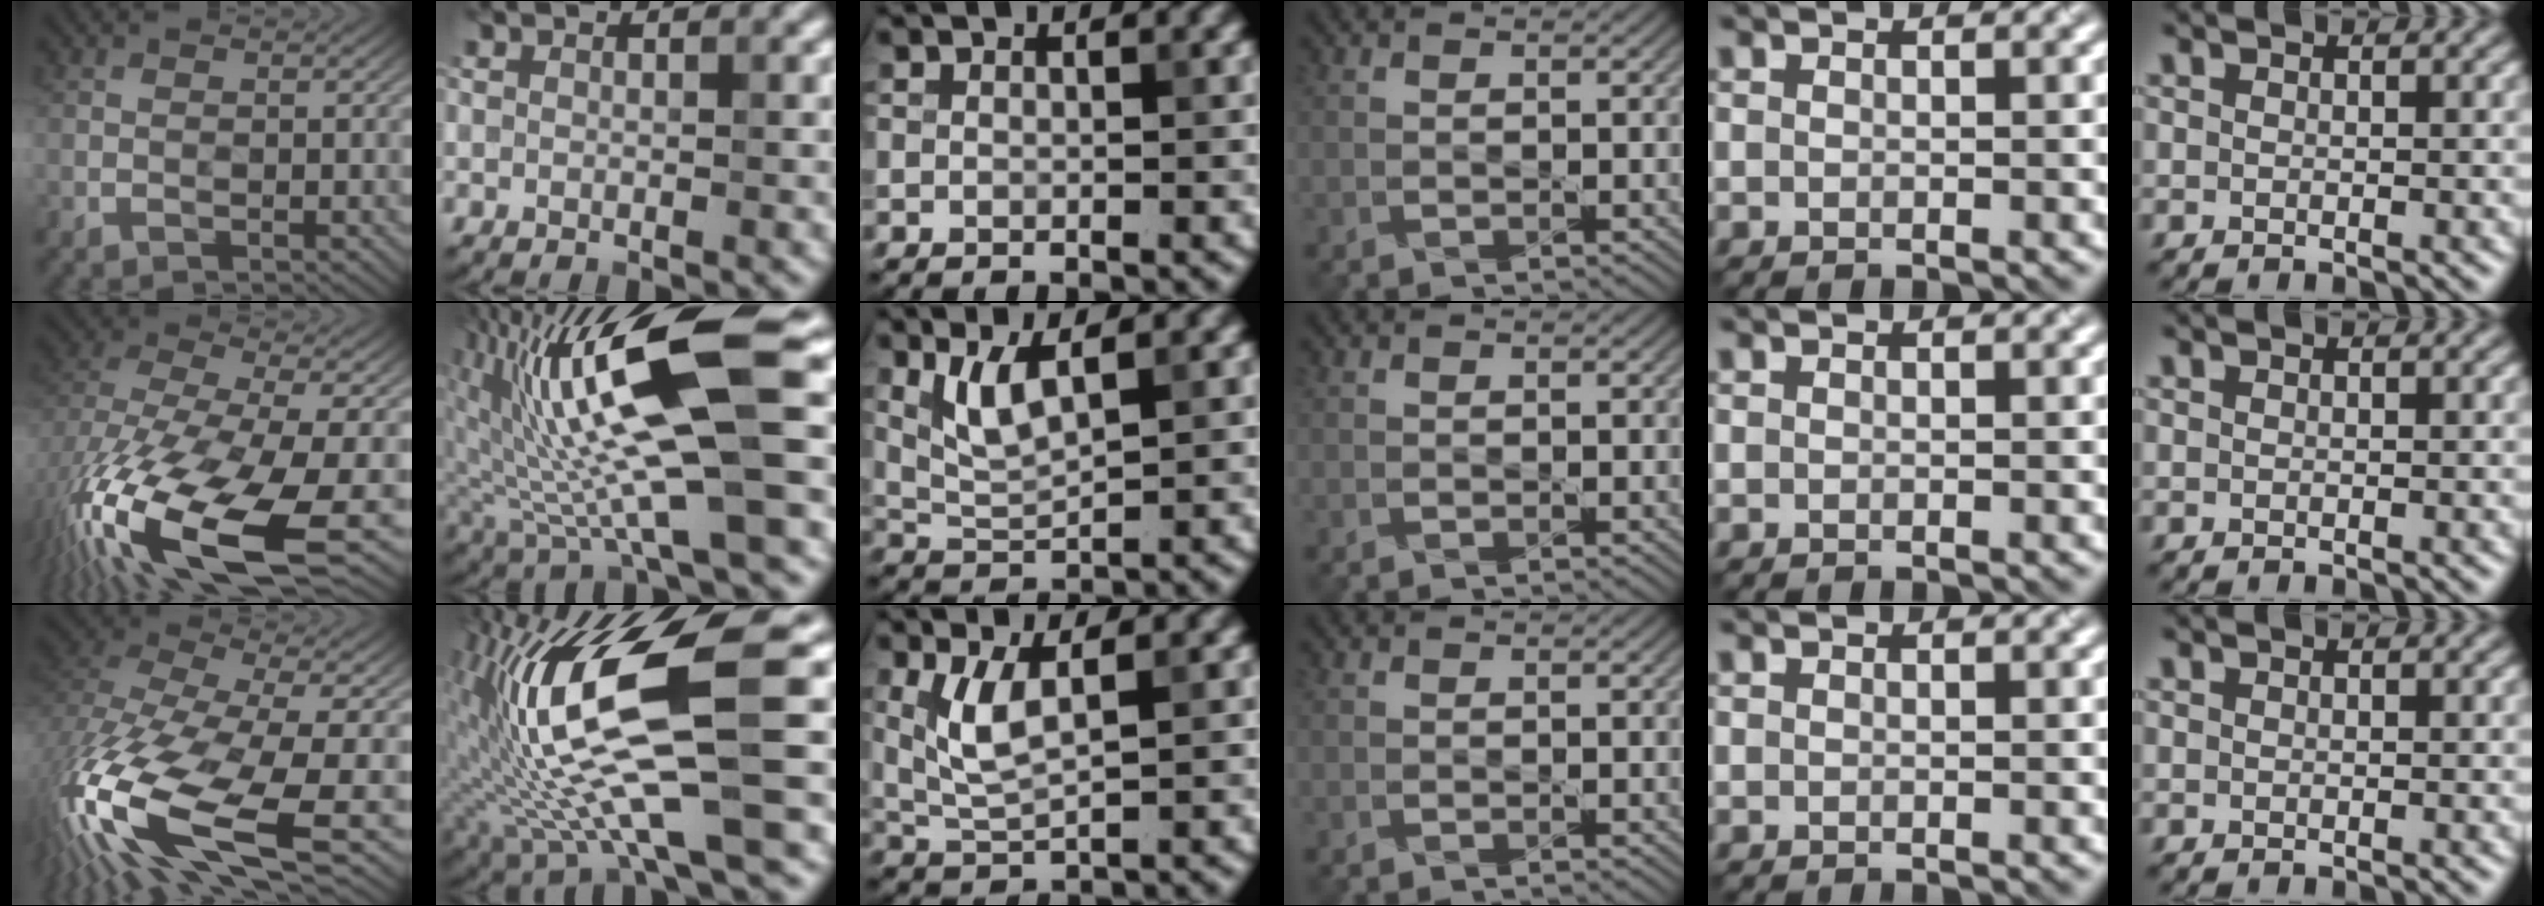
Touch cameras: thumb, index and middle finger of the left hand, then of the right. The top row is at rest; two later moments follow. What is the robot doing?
{"motion": "pour", "object": "cup"}